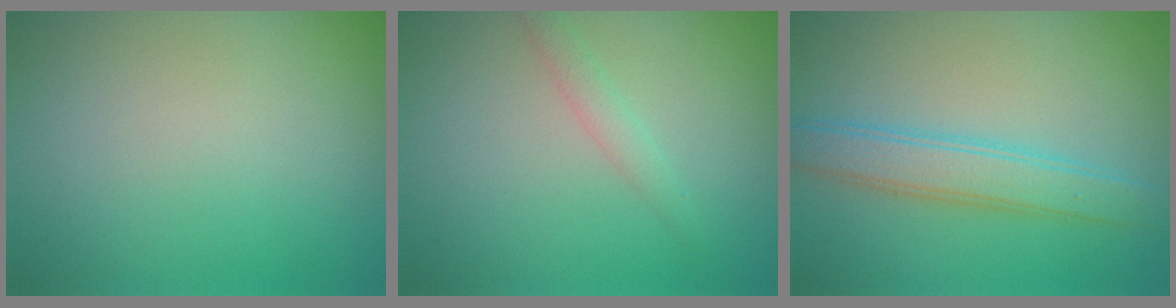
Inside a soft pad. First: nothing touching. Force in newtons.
{"total": 1.4, "press": 1.4, "slide": 0.1}
{"total": 3.8, "press": 3.8, "slide": 0.0}